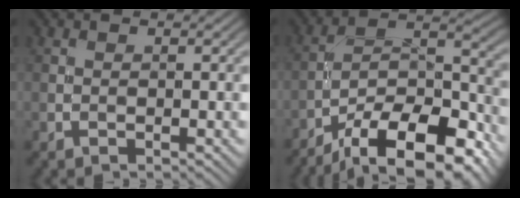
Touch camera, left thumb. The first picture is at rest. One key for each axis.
{"total": 15.4, "fx": -10.9, "fy": 5.7, "fz": 9.2, "tx": -0.170, "ty": -0.016, "tz": -0.173}